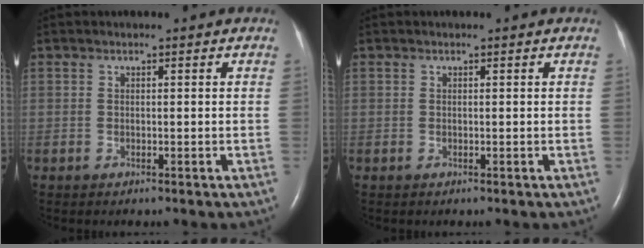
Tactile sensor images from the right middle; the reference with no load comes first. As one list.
[{"total": 0.0}]